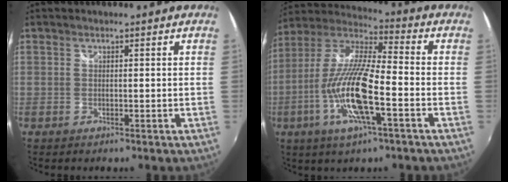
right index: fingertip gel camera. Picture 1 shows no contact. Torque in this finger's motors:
{"motor_torque": [2.14, 0.00, 1.05, 0.21]}